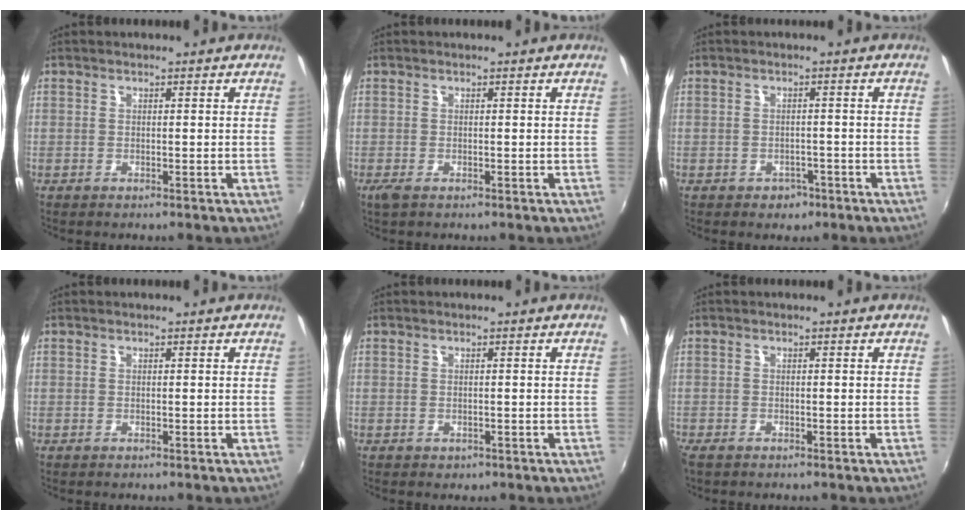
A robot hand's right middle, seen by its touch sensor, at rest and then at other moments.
{"total": 1.4, "force": [-0.7, 0.4, 1.2], "torque": [-0.023, -0.006, -0.013]}
{"total": 3.2, "force": [-1.8, 2.4, 0.9], "torque": [-0.023, -0.002, -0.022]}
{"total": 0.0}
{"total": 0.7, "force": [-0.3, 0.7, 0.2], "torque": [-0.002, -0.004, -0.004]}
{"total": 1.3, "force": [-1.1, 0.6, 0.5], "torque": [-0.013, -0.007, -0.021]}